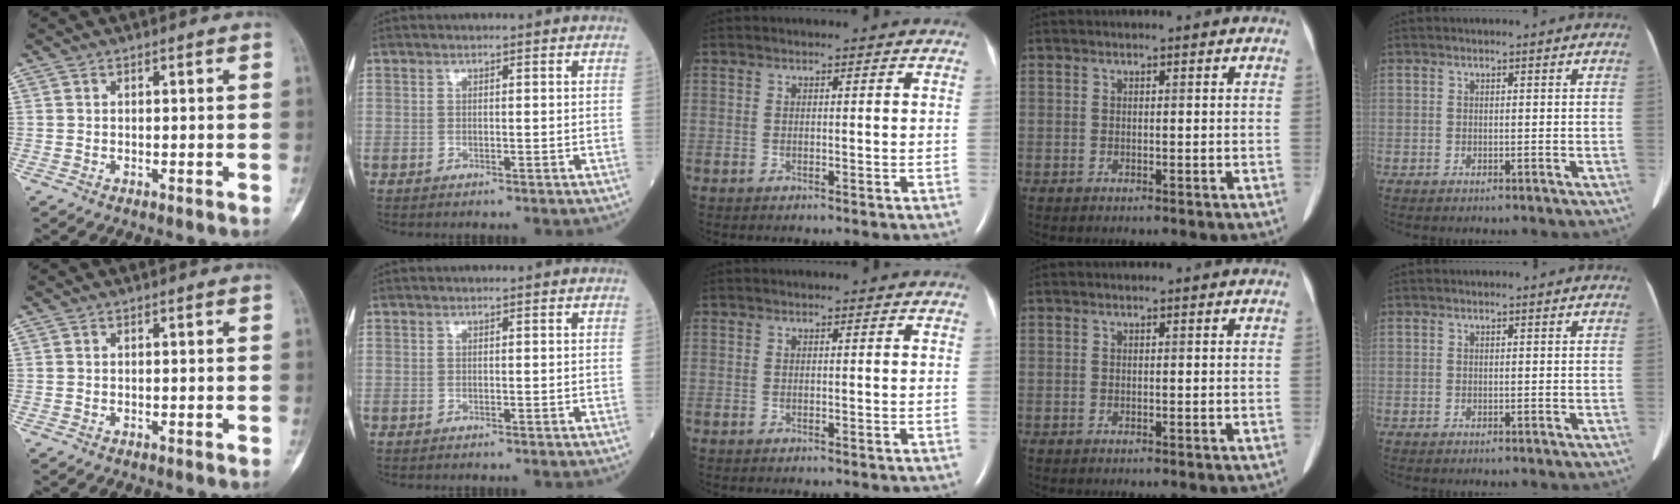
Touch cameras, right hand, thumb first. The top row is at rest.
{}